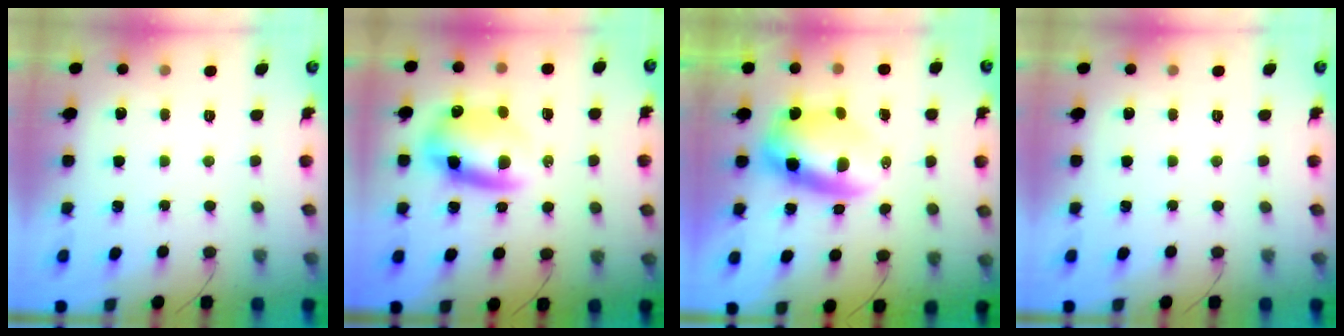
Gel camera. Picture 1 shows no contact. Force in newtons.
{"total": 10.4, "press": 10.0, "slide": 2.7}
{"total": 8.9, "press": 8.7, "slide": 1.9}
{"total": 0.0}